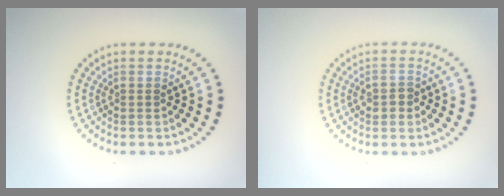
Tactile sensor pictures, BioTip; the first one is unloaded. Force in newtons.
{"total": 1.6, "press": 1.6, "slide": 0.3}